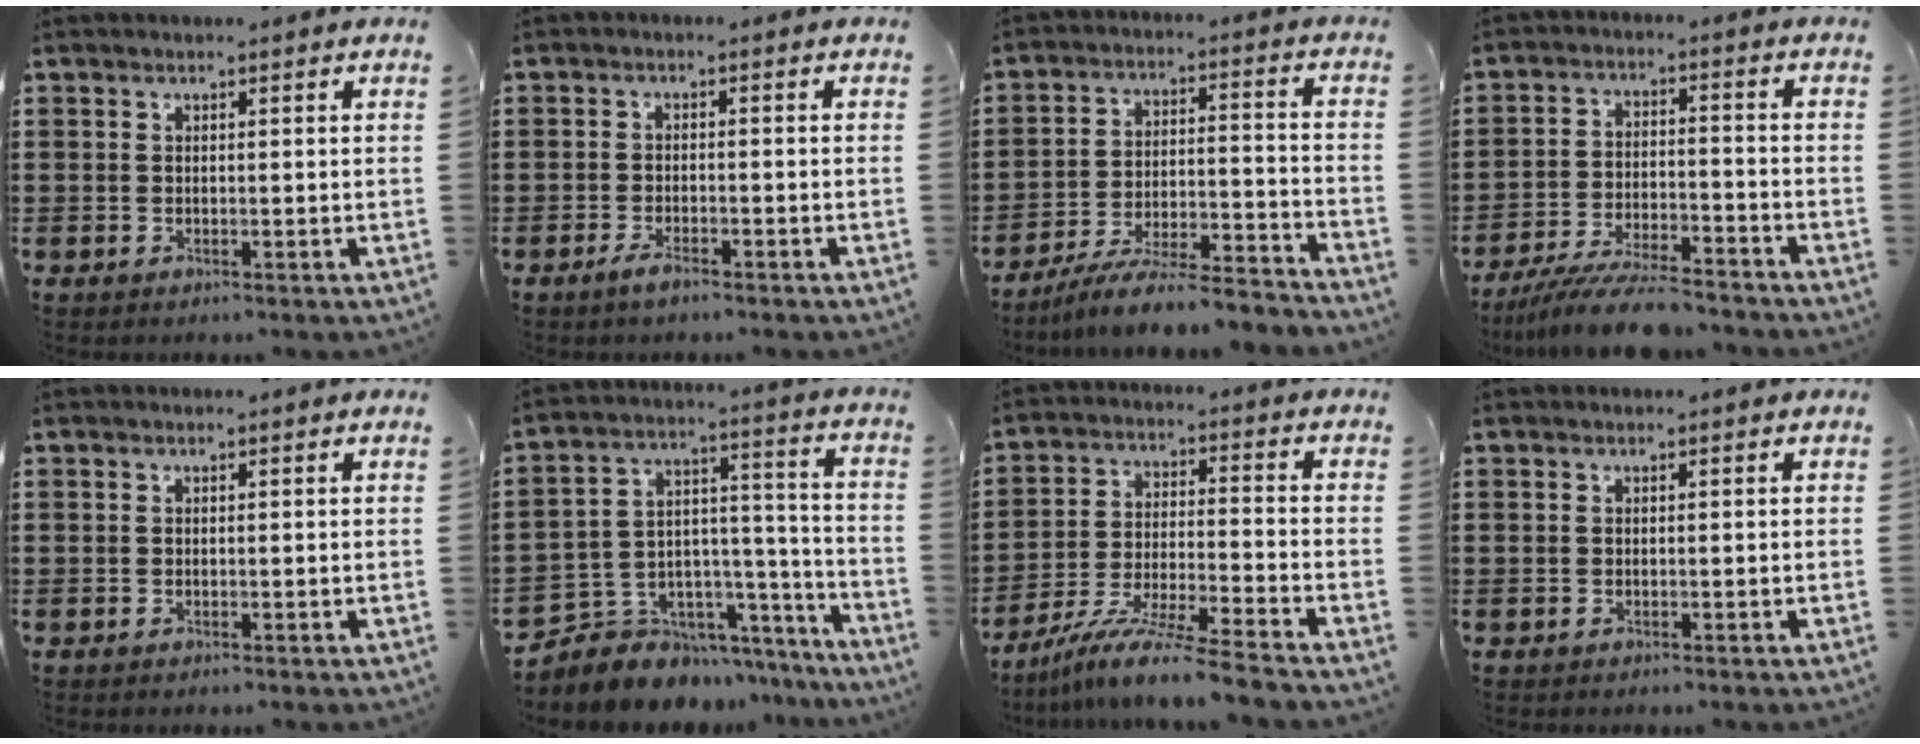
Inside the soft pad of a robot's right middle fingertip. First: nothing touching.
{"total": 2.3, "force": [-1.6, 0.6, 1.4], "torque": [-0.031, 0.000, -0.032]}
{"total": 7.8, "force": [-7.3, 0.1, 2.8], "torque": [-0.045, 0.004, -0.141]}
{"total": 8.6, "force": [-7.9, 0.9, 3.2], "torque": [-0.054, 0.012, -0.150]}
{"total": 0.0}
{"total": 5.9, "force": [-4.5, 3.9, -0.6], "torque": [-0.008, 0.000, -0.084]}
{"total": 9.5, "force": [-8.4, -0.4, 4.4], "torque": [-0.084, 0.002, -0.166]}
{"total": 0.0}